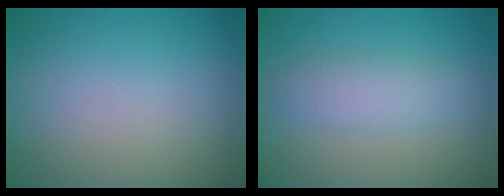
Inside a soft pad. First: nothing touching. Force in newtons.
{"total": 2.9, "press": 2.9, "slide": 0.1}